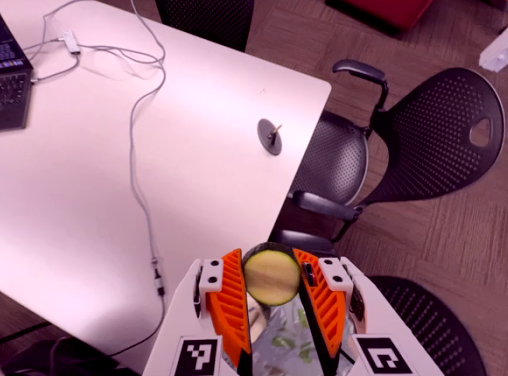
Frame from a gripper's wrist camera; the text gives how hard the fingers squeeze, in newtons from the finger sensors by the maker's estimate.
{"total": 11.3, "left": 11.0, "right": 11.5}